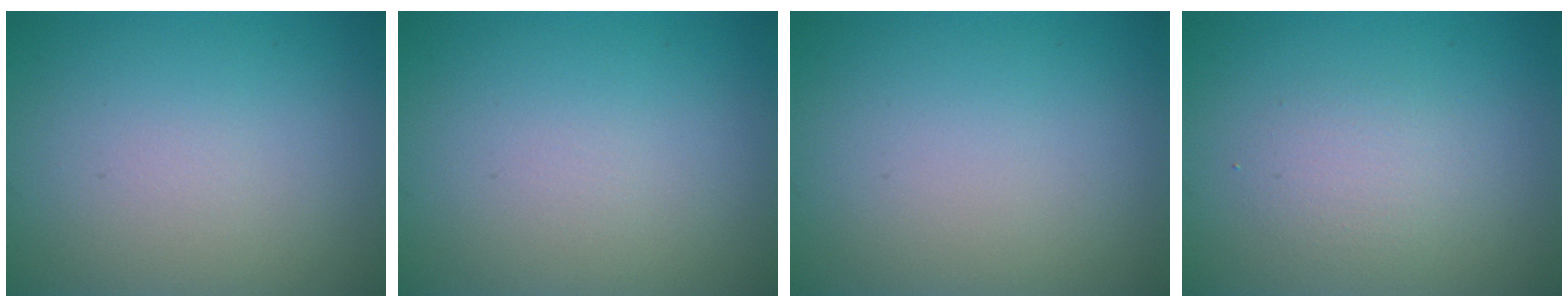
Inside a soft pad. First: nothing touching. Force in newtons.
{"total": 0.0}
{"total": 0.0}
{"total": 1.8, "press": 1.8, "slide": 0.1}